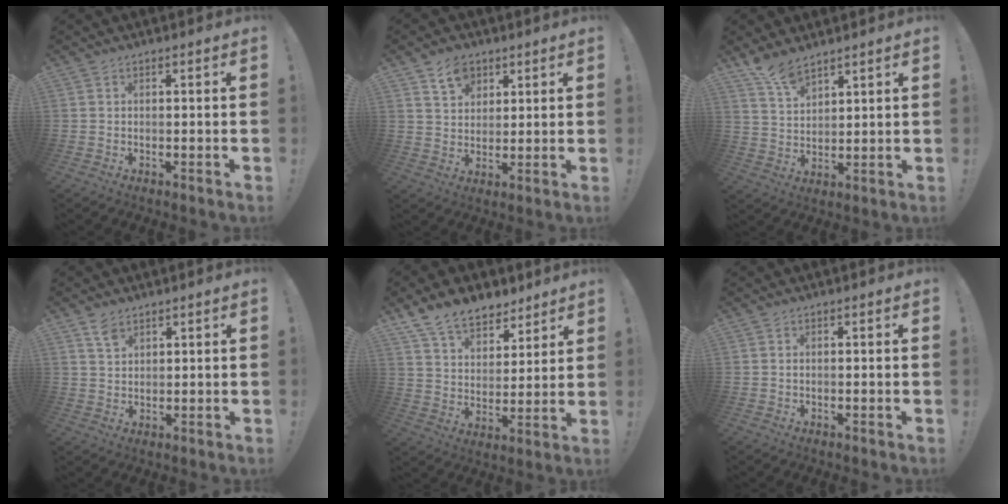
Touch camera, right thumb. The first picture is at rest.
{"total": 7.7, "force": [4.6, 5.7, 2.4], "torque": [-0.034, -0.020, 0.087]}
{"total": 7.3, "force": [6.2, 2.4, 3.0], "torque": [-0.053, -0.038, 0.116]}
{"total": 4.3, "force": [3.1, 2.4, 1.8], "torque": [-0.020, -0.019, 0.055]}
{"total": 11.8, "force": [9.2, 6.5, 3.6], "torque": [-0.065, -0.064, 0.177]}
{"total": 0.0}